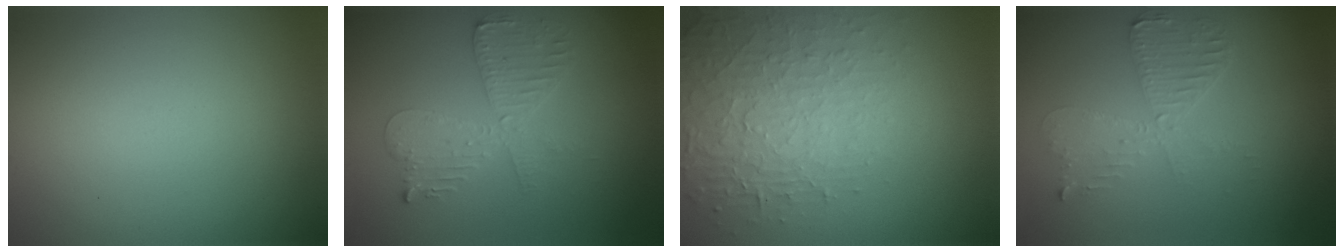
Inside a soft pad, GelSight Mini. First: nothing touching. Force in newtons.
{"total": 4.1, "press": 3.5, "slide": 2.1}
{"total": 4.0, "press": 3.8, "slide": 1.2}
{"total": 3.6, "press": 3.1, "slide": 1.9}